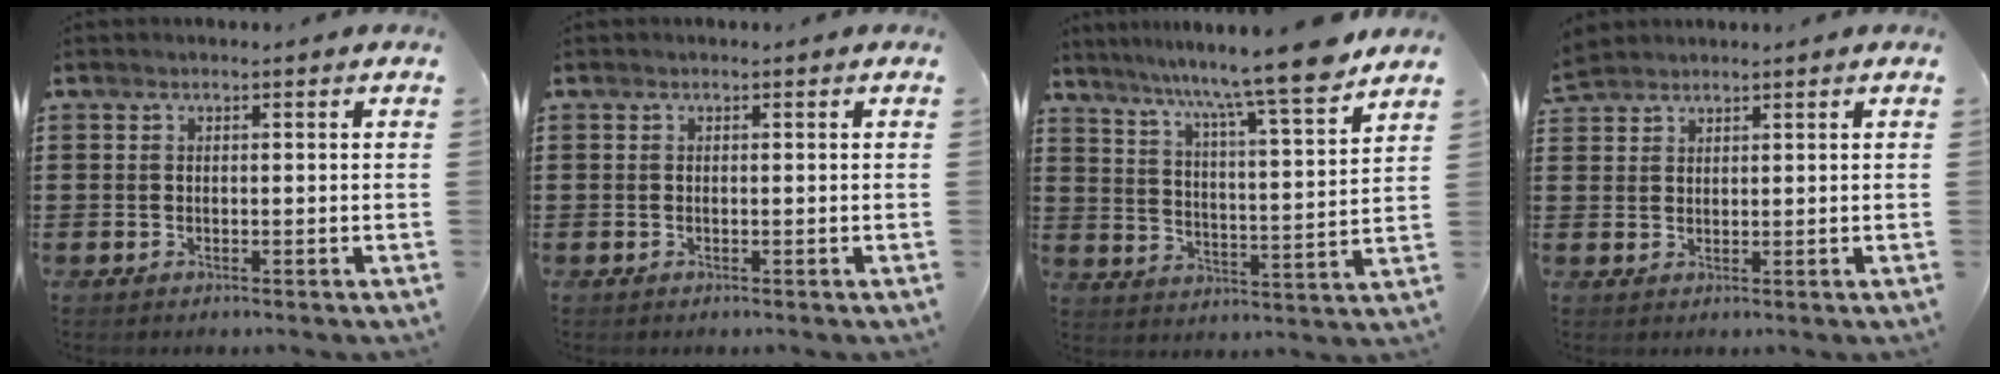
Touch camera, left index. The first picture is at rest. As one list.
[{"total": 0.0}, {"total": 9.9, "force": [8.7, -0.9, 4.8], "torque": [-0.109, -0.061, 0.138]}, {"total": 2.5, "force": [2.4, 0.7, 0.1], "torque": [-0.009, 0.001, 0.049]}]